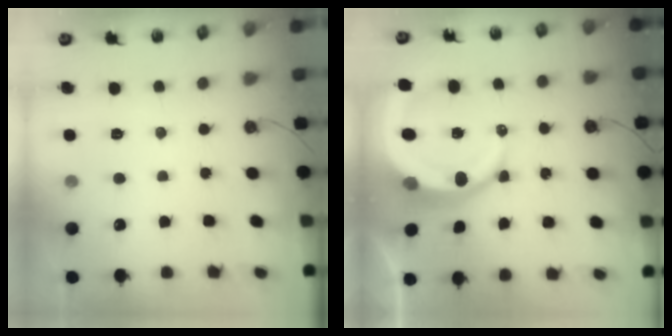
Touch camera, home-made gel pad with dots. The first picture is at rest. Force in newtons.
{"total": 14.5, "press": 14.4, "slide": 1.7}